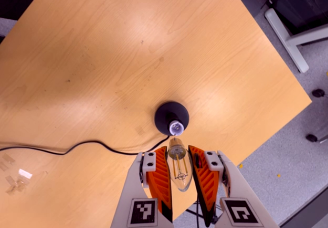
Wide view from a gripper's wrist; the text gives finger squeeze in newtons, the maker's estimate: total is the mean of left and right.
{"total": 21.7, "left": 23.6, "right": 19.8}